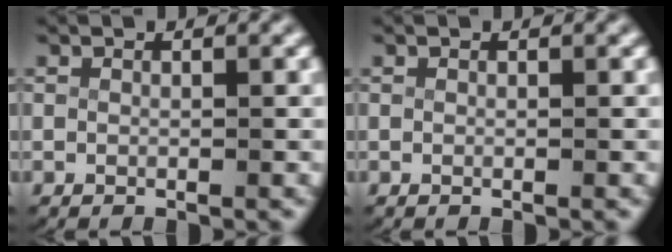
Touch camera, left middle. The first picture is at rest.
{"total": 0.0}